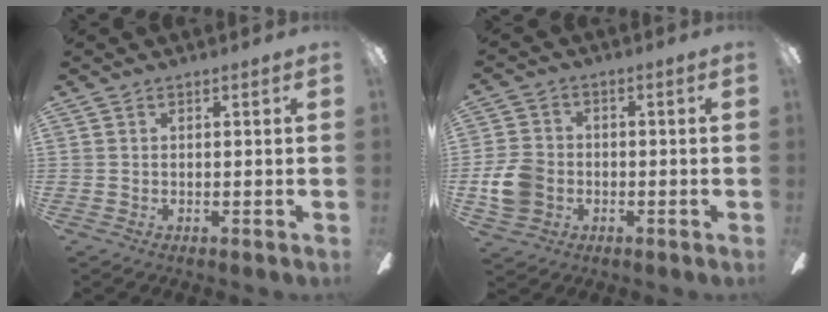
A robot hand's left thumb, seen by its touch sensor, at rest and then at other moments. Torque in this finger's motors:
{"motor_torque": [-0.06, 0.17, -0.01, 0.04, 0.01]}